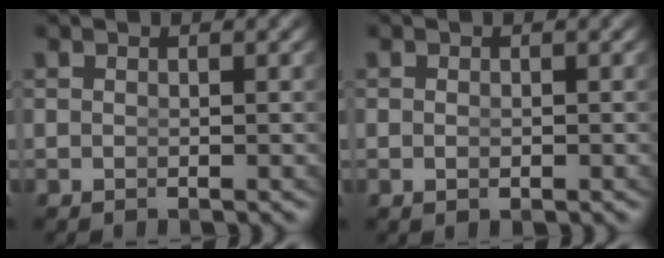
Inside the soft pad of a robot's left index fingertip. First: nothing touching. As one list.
[{"total": 0.6, "force": [-0.4, 0.2, 0.4], "torque": [-0.011, -0.010, 0.000]}]